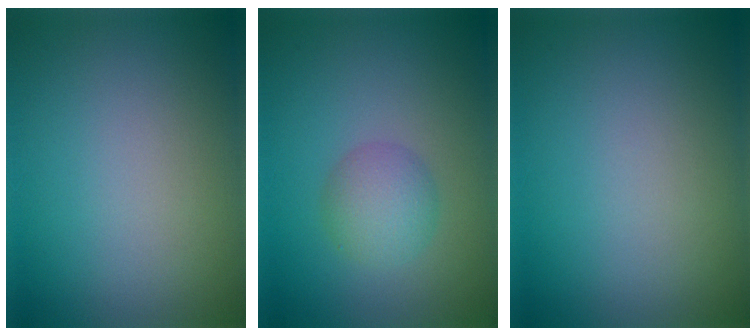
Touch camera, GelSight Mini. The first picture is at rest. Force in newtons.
{"total": 2.9, "press": 2.9, "slide": 0.0}
{"total": 0.0}